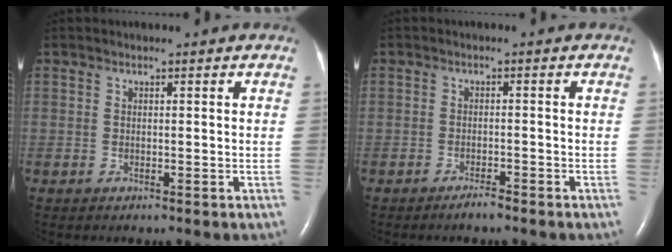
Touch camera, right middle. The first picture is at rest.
{"total": 1.7, "force": [-1.5, 0.1, 0.8], "torque": [-0.020, -0.001, -0.024]}